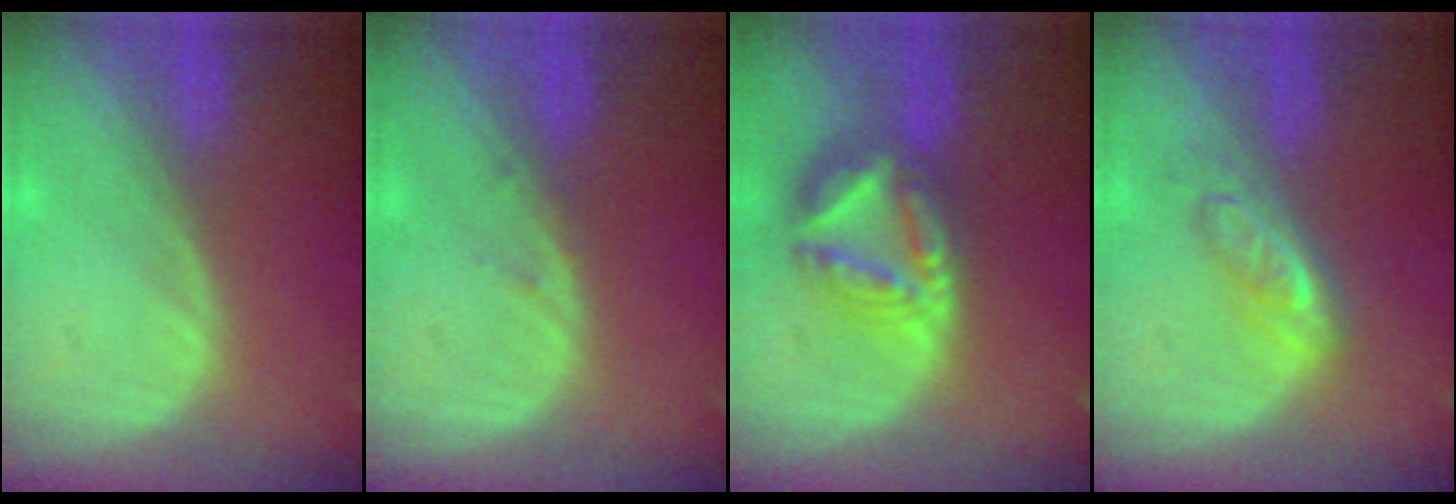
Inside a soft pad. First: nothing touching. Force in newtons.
{"total": 0.8, "press": 0.7, "slide": 0.3}
{"total": 8.4, "press": 7.3, "slide": 4.1}
{"total": 5.0, "press": 4.6, "slide": 2.0}